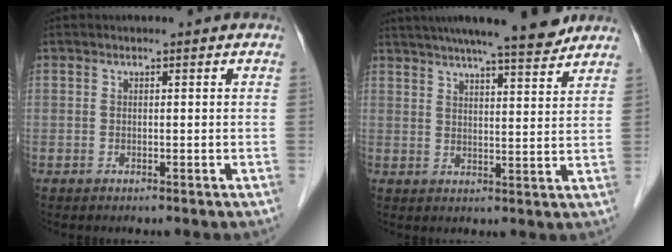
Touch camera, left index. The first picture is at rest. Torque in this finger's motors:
{"motor_torque": [0.24, -0.48, 0.74, 0.18]}